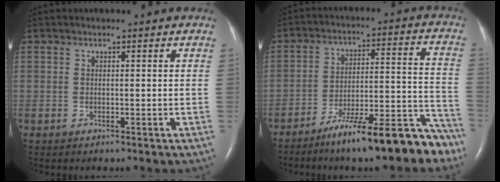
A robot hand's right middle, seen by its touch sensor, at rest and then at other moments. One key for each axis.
{"total": 16.1, "fx": -12.4, "fy": 2.7, "fz": 9.9, "tx": -0.114, "ty": 0.039, "tz": -0.195}